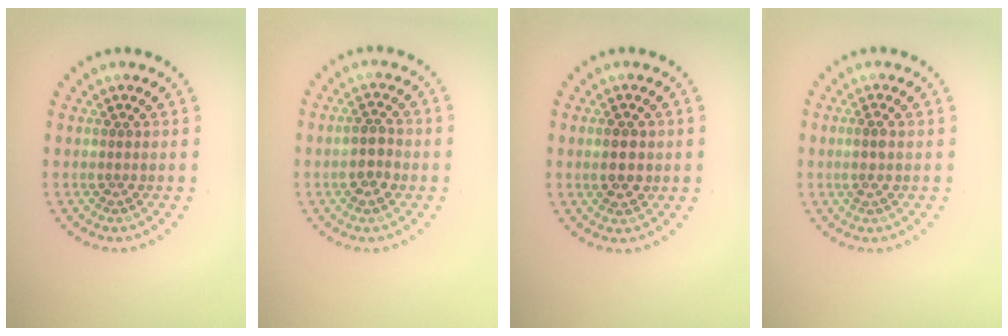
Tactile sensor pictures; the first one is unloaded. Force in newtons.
{"total": 1.9, "press": 1.8, "slide": 0.2}
{"total": 2.5, "press": 2.5, "slide": 0.2}
{"total": 1.1, "press": 0.9, "slide": 0.7}